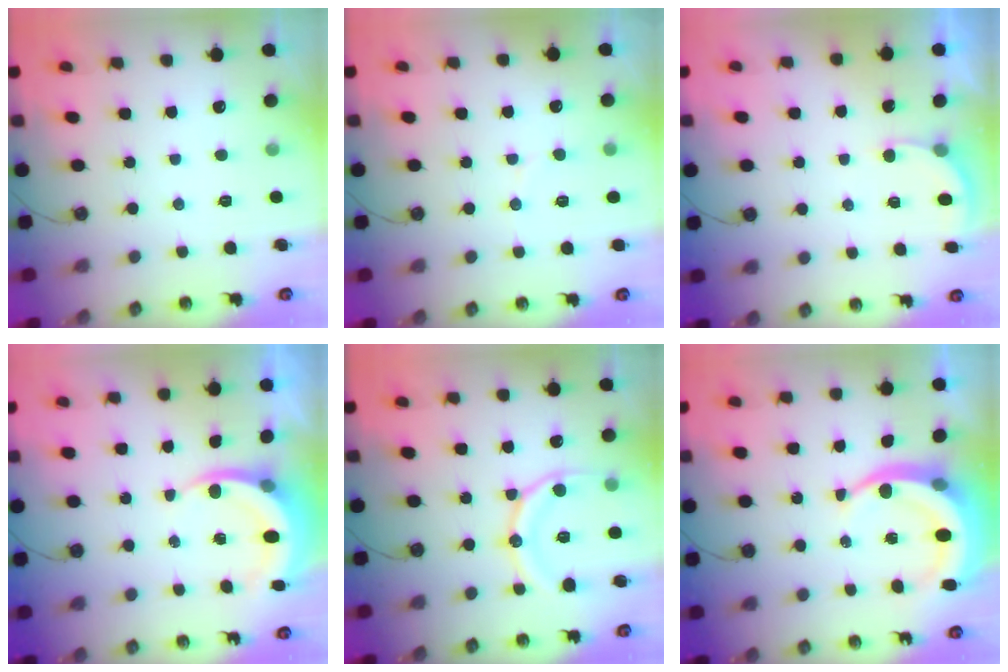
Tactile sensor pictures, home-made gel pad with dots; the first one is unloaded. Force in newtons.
{"total": 5.0, "press": 4.9, "slide": 0.9}
{"total": 2.9, "press": 2.9, "slide": 0.3}
{"total": 5.3, "press": 5.3, "slide": 0.3}
{"total": 14.2, "press": 14.1, "slide": 1.5}
{"total": 9.1, "press": 9.0, "slide": 1.2}